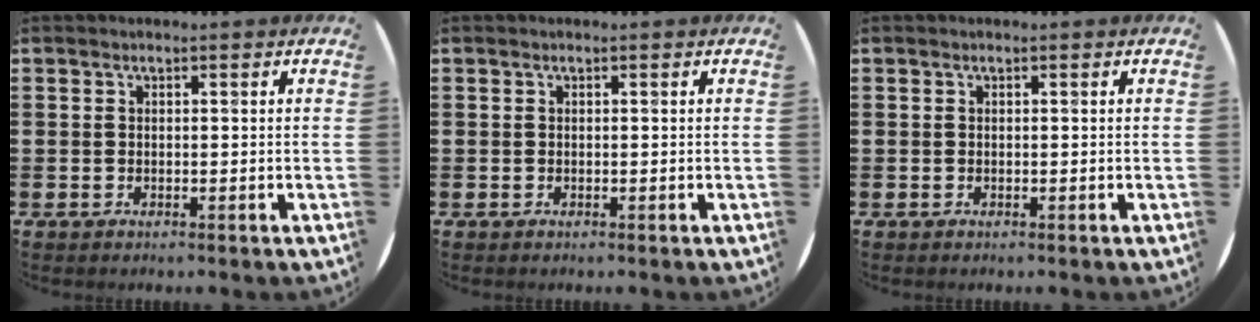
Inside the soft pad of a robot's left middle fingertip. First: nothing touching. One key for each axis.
{"total": 0.0}
{"total": 0.0}